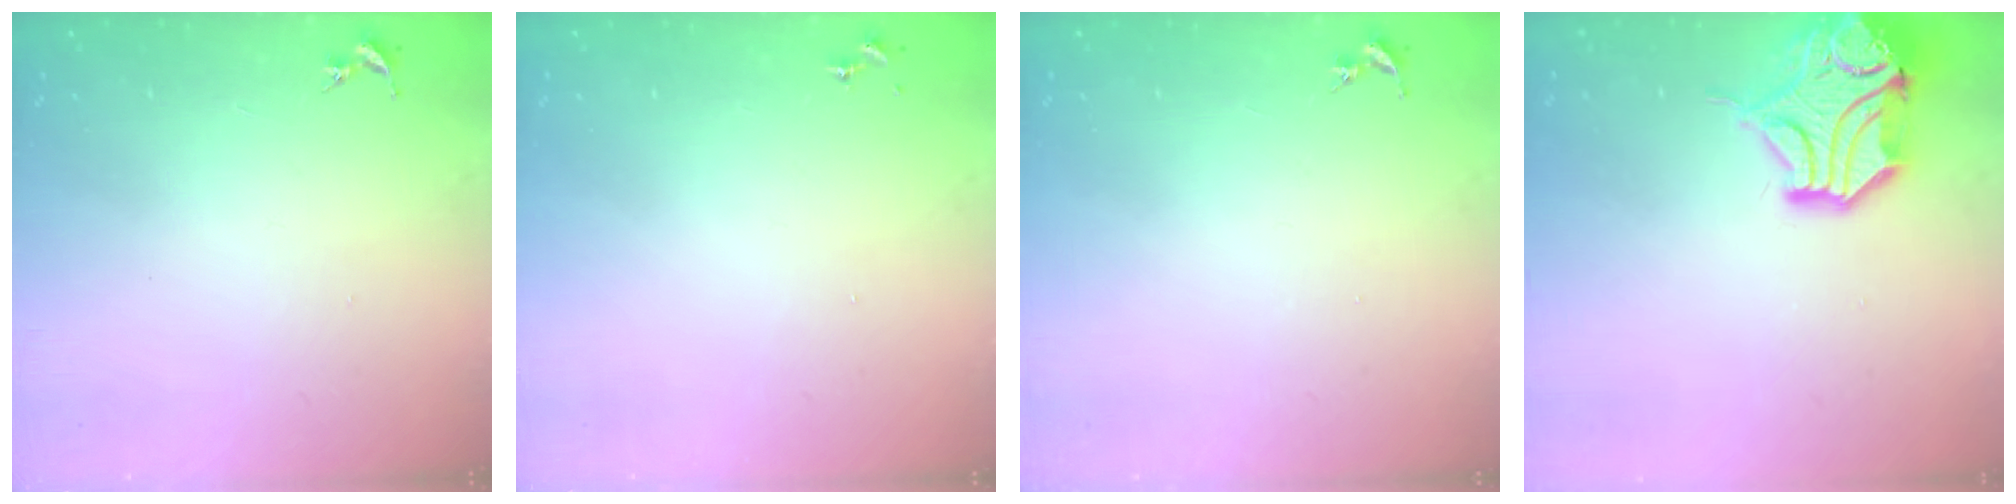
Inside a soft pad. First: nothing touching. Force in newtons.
{"total": 0.0}
{"total": 0.0}
{"total": 15.9, "press": 15.8, "slide": 2.3}